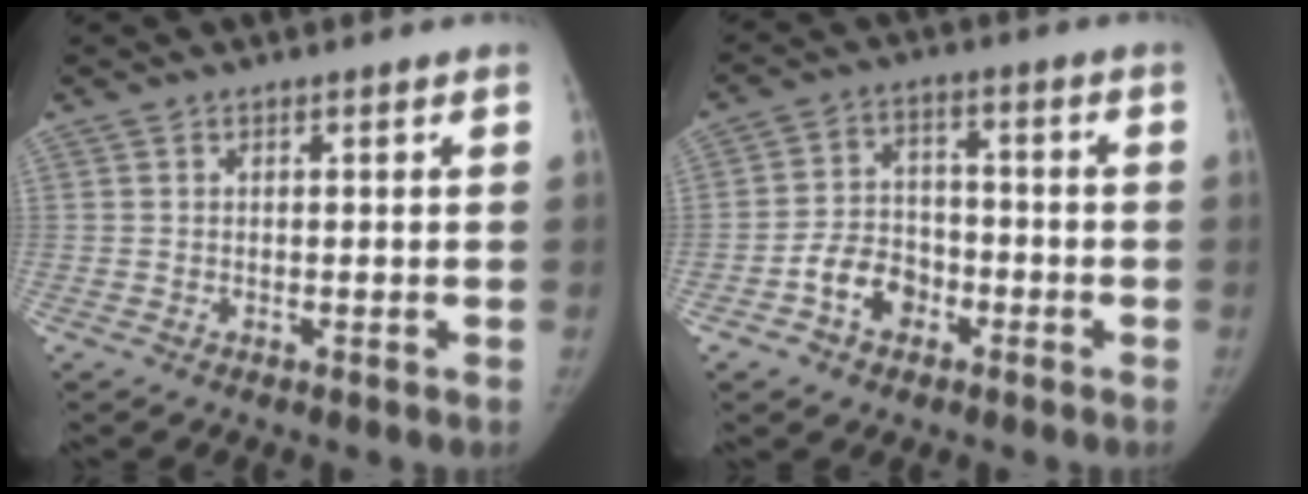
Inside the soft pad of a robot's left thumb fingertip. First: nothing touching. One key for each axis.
{"total": 8.0, "fx": -3.7, "fy": 6.1, "fz": 3.8, "tx": -0.042, "ty": 0.034, "tz": -0.067}